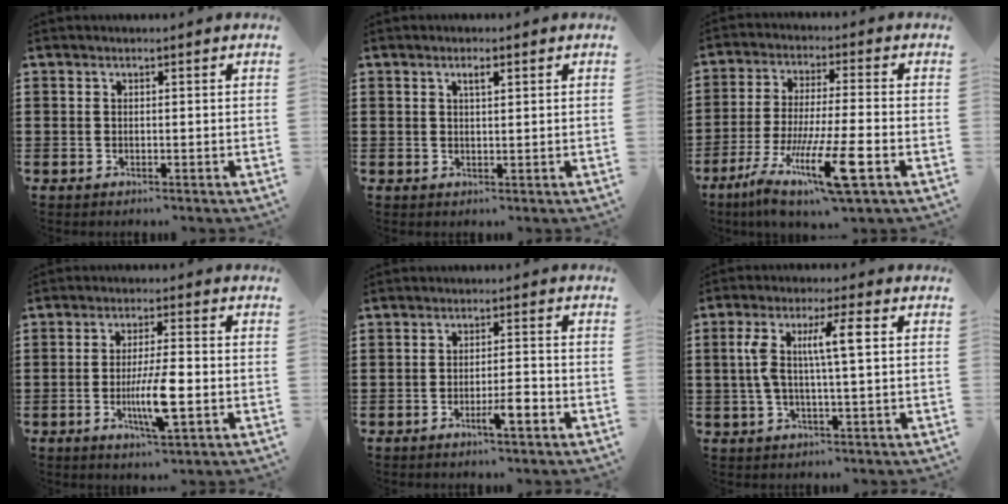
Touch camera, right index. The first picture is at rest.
{"total": 1.5, "force": [0.7, 0.4, 1.3], "torque": [-0.027, 0.003, 0.010]}
{"total": 13.2, "force": [-6.0, 1.6, 11.7], "torque": [-0.236, -0.009, -0.107]}
{"total": 8.0, "force": [-1.8, 1.4, 7.7], "torque": [-0.155, -0.016, -0.036]}
{"total": 4.2, "force": [-2.3, 0.2, 3.5], "torque": [-0.062, -0.008, -0.040]}
{"total": 7.6, "force": [1.2, 1.2, 7.4], "torque": [-0.155, -0.001, 0.010]}